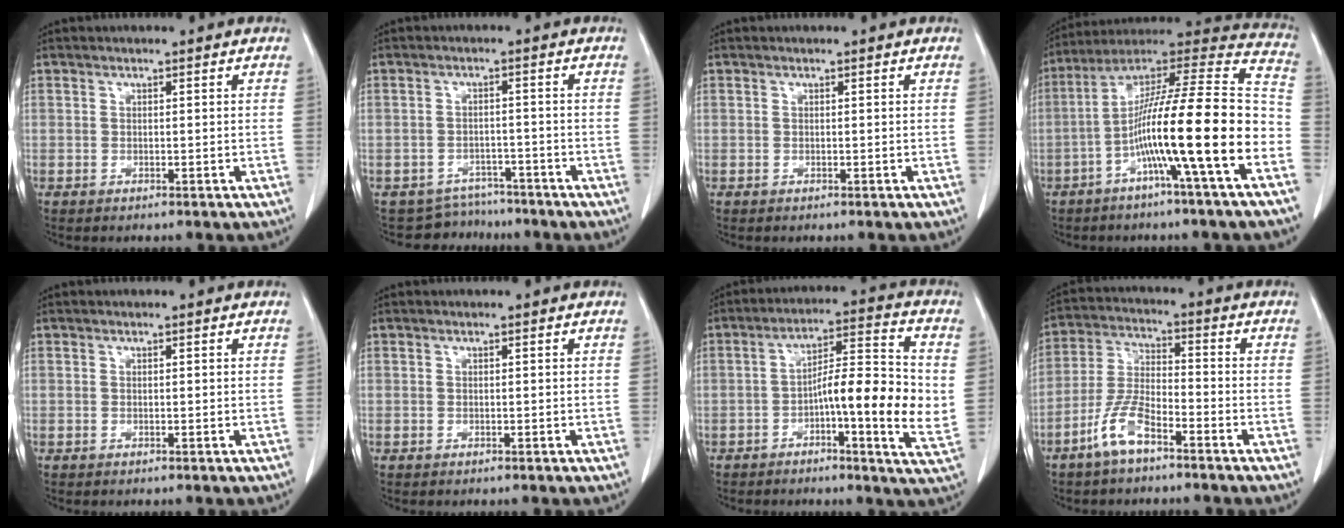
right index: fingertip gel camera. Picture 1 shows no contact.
{"total": 5.1, "force": [-4.6, 1.9, -1.2], "torque": [0.020, 0.020, -0.066]}
{"total": 0.0}
{"total": 20.1, "force": [-6.3, -0.5, 19.1], "torque": [-0.306, 0.010, -0.115]}
{"total": 0.0}
{"total": 0.0}
{"total": 14.0, "force": [-1.4, 1.7, 13.9], "torque": [-0.208, 0.010, -0.026]}
{"total": 7.7, "force": [-5.0, 2.1, 5.6], "torque": [-0.127, -0.001, -0.101]}